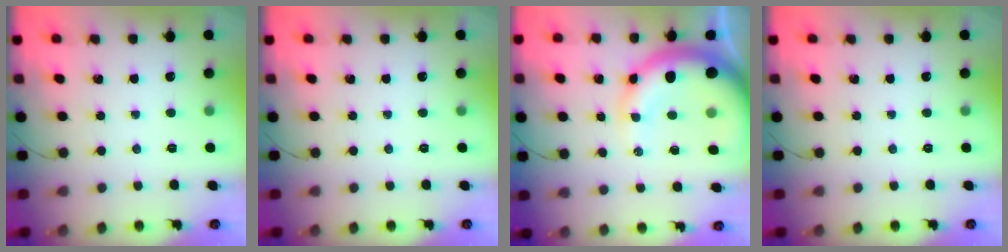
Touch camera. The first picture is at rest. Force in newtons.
{"total": 0.0}
{"total": 14.7, "press": 14.3, "slide": 3.2}
{"total": 0.0}